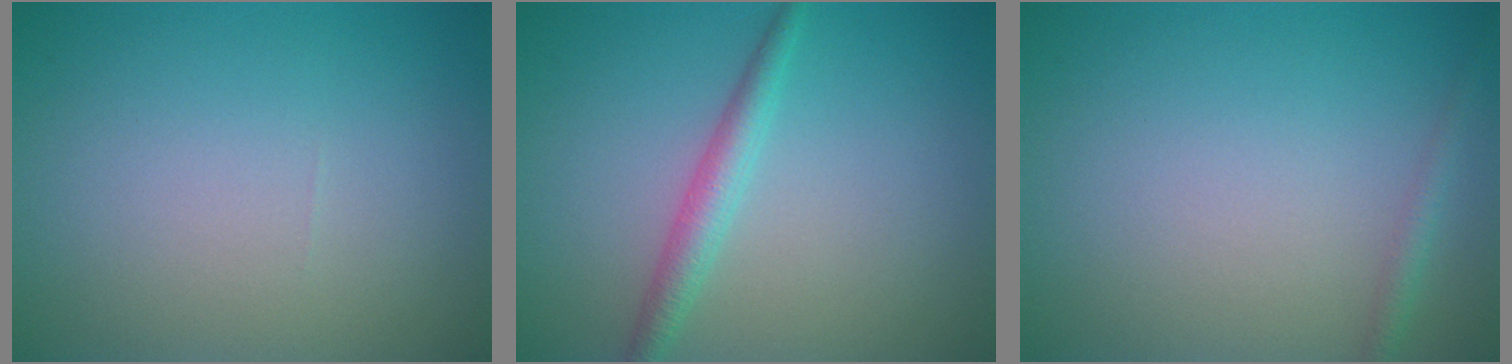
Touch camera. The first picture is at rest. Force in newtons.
{"total": 2.4, "press": 2.4, "slide": 0.1}
{"total": 1.1, "press": 1.1, "slide": 0.1}